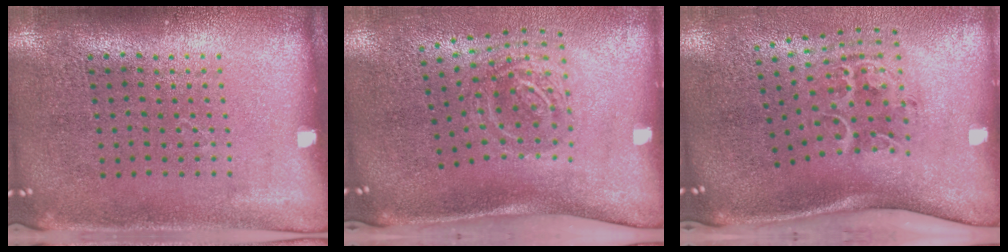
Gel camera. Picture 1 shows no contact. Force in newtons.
{"total": 2.1, "press": 1.3, "slide": 1.6}
{"total": 2.2, "press": 1.4, "slide": 1.7}